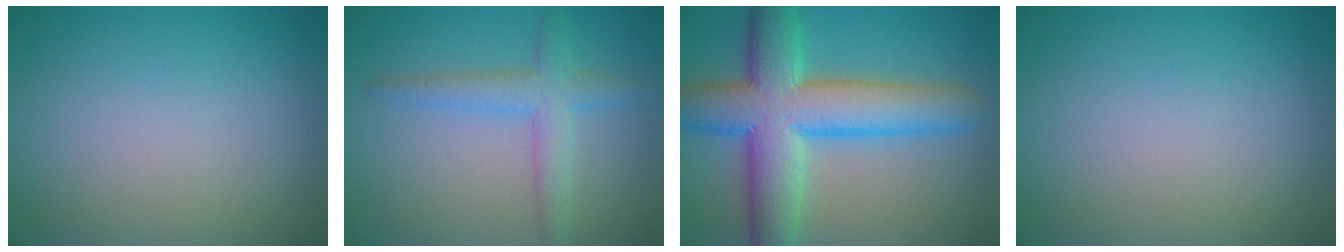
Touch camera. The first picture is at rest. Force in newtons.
{"total": 3.3, "press": 3.3, "slide": 0.2}
{"total": 10.8, "press": 10.8, "slide": 0.4}
{"total": 0.0}